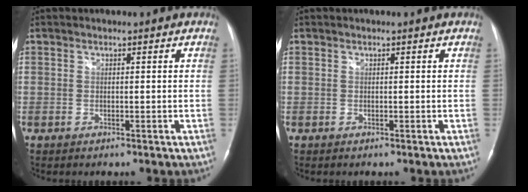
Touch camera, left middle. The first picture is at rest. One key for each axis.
{"total": 0.0}